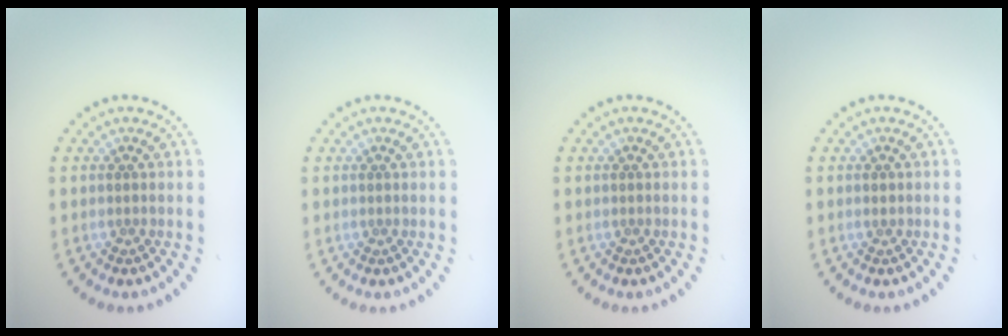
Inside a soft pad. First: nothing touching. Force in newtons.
{"total": 0.0}
{"total": 0.0}
{"total": 0.8, "press": 0.8, "slide": 0.1}